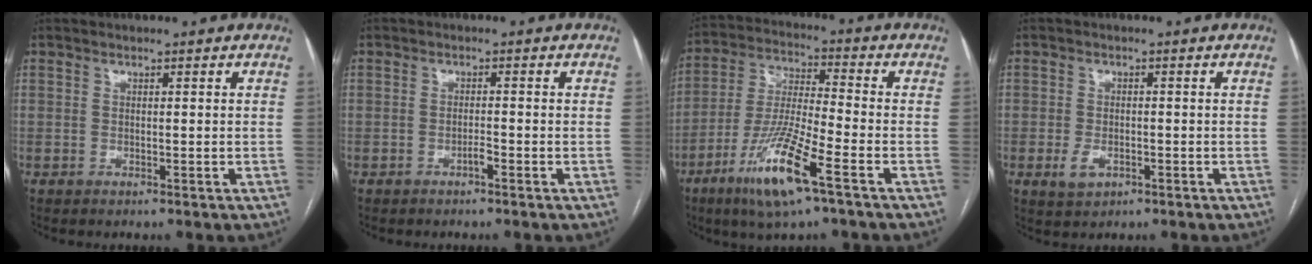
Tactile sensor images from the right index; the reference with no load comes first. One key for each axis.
{"total": 1.2, "fx": -0.9, "fy": 0.1, "fz": 0.9, "tx": -0.017, "ty": 0.002, "tz": -0.016}
{"total": 13.4, "fx": -7.1, "fy": 1.4, "fz": 11.3, "tx": -0.231, "ty": -0.021, "tz": -0.135}
{"total": 3.4, "fx": -1.3, "fy": 2.4, "fz": 1.9, "tx": -0.037, "ty": -0.001, "tz": -0.013}